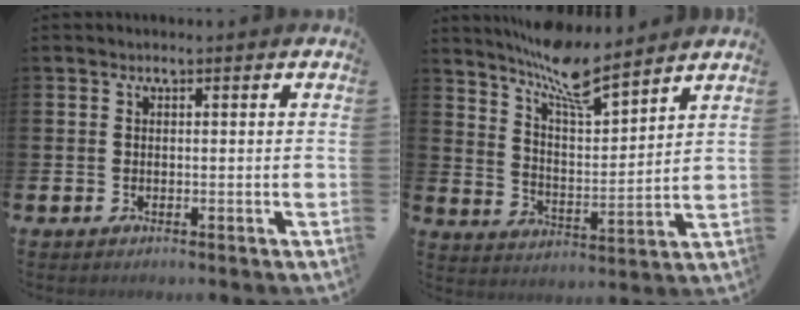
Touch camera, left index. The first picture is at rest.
{"total": 9.4, "force": [8.5, 1.3, 3.8], "torque": [-0.100, -0.052, 0.152]}